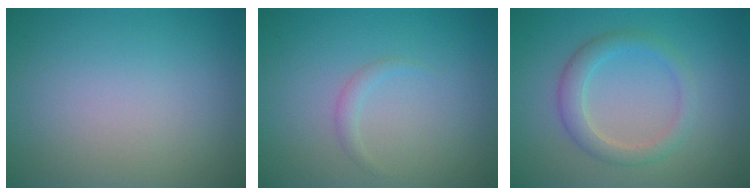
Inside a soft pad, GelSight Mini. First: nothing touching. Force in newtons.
{"total": 0.9, "press": 0.9, "slide": 0.0}
{"total": 2.8, "press": 2.8, "slide": 0.3}